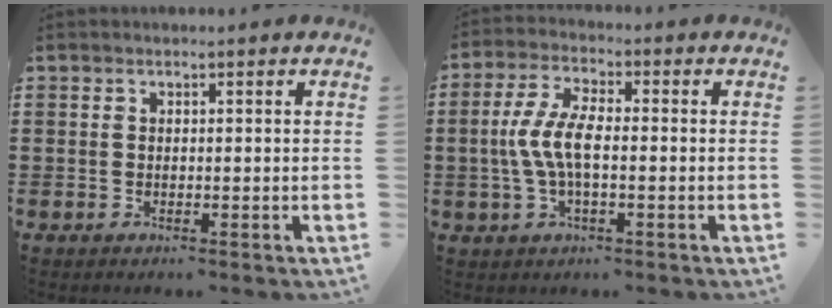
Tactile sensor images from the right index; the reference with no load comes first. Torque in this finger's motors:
{"motor_torque": [1.02, -0.24, 0.37, 0.21]}